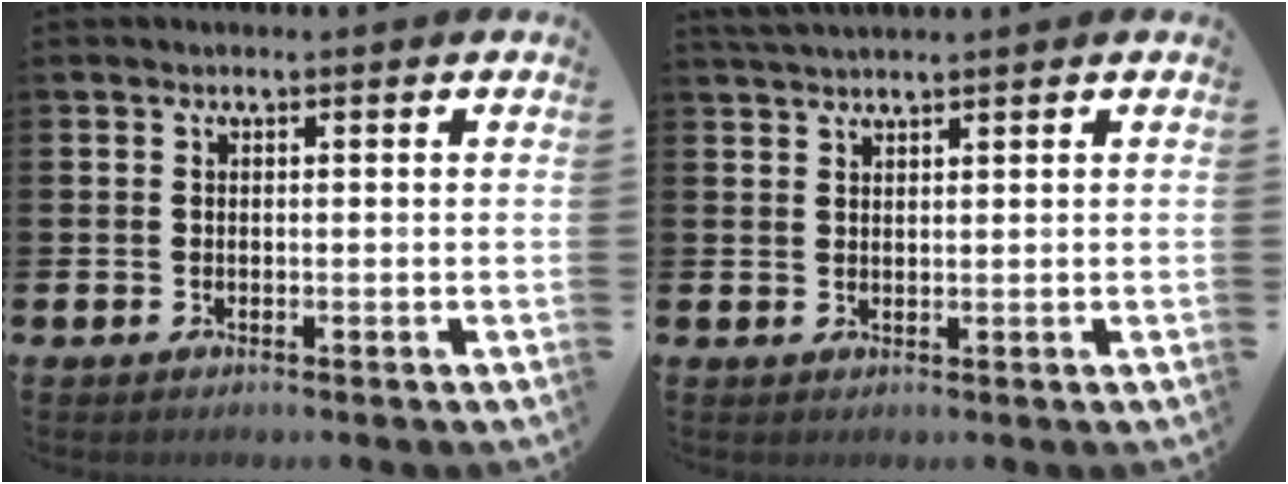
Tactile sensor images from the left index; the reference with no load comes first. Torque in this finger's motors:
{"motor_torque": [0.11, -0.01, 0.35, 0.08]}